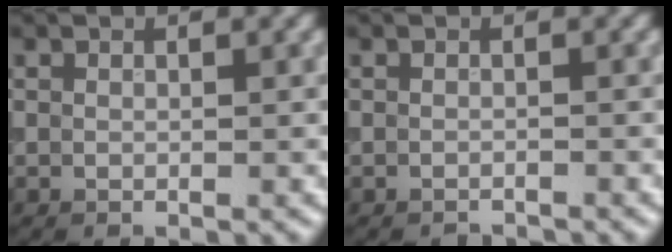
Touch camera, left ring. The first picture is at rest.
{"total": 1.1, "force": [-1.1, 0.0, 0.0], "torque": [0.003, -0.004, -0.020]}